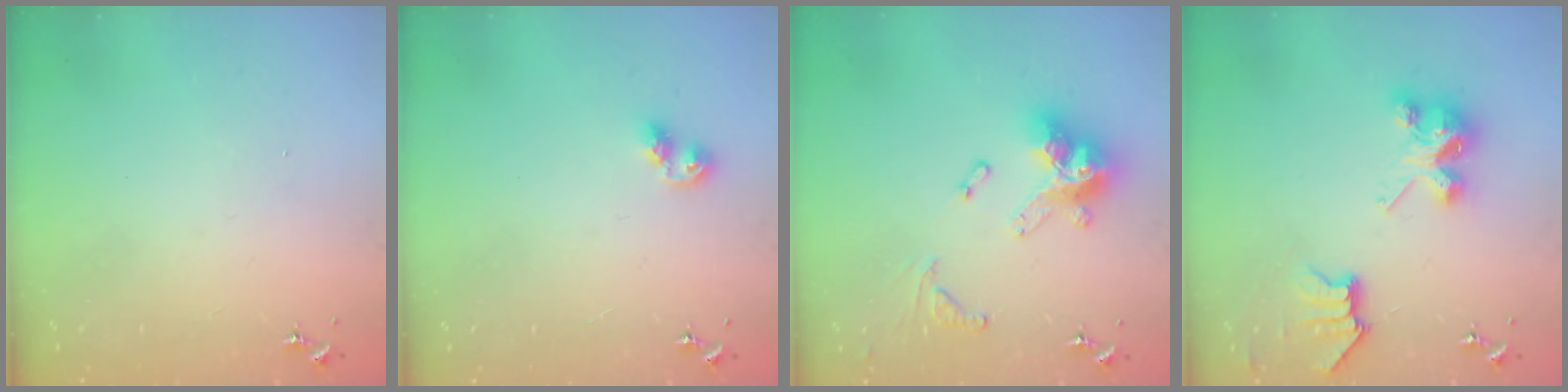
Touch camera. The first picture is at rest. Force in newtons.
{"total": 6.1, "press": 6.1, "slide": 0.3}
{"total": 18.3, "press": 18.2, "slide": 1.7}
{"total": 7.5, "press": 7.5, "slide": 0.1}